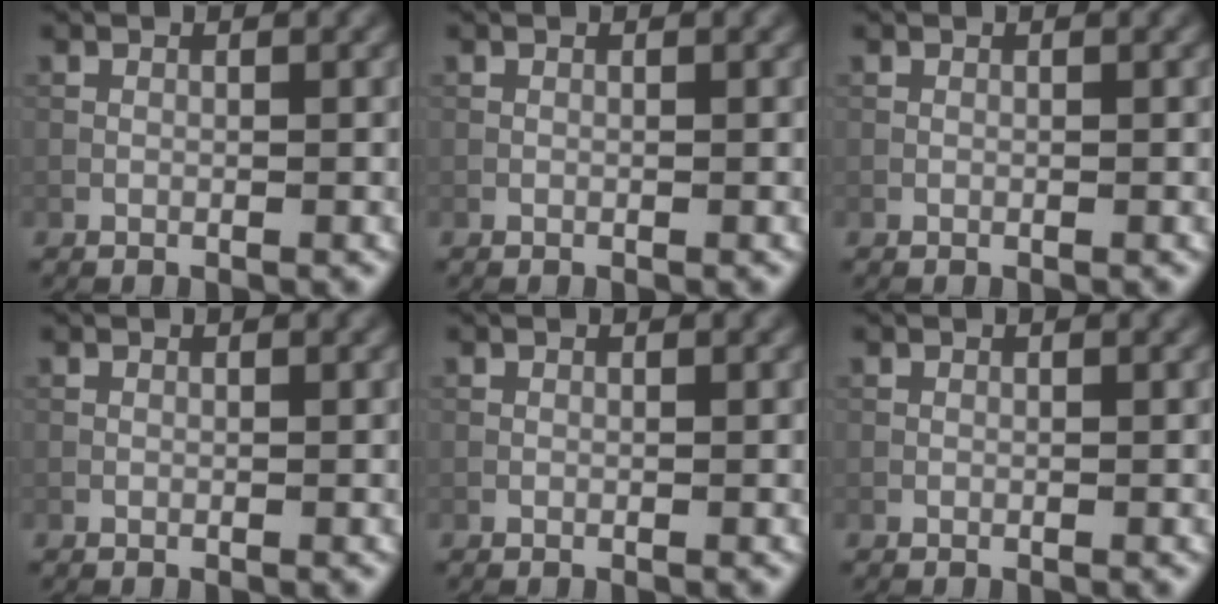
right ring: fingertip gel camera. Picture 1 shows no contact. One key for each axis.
{"total": 0.0}
{"total": 0.0}
{"total": 0.0}
{"total": 0.0}
{"total": 0.0}